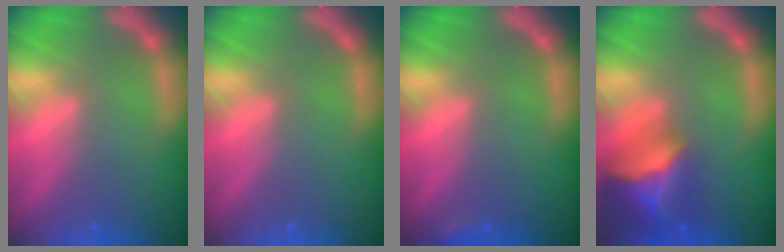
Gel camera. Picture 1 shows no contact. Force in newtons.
{"total": 0.0}
{"total": 0.9}
{"total": 8.4}